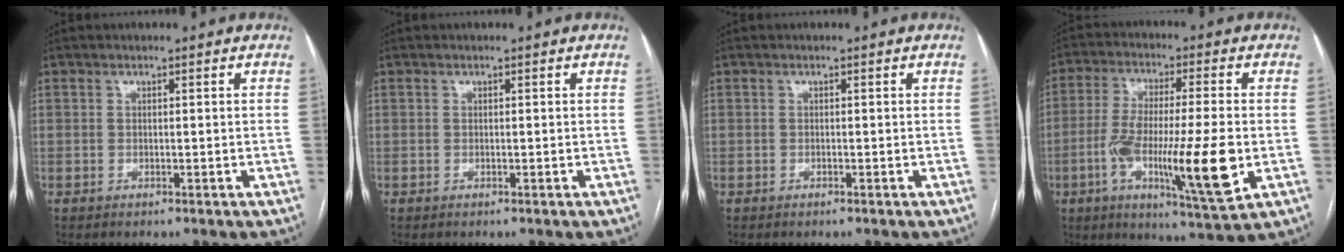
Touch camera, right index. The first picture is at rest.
{"total": 0.0}
{"total": 0.0}
{"total": 16.5, "force": [-3.9, 1.6, 15.9], "torque": [-0.279, -0.019, -0.063]}